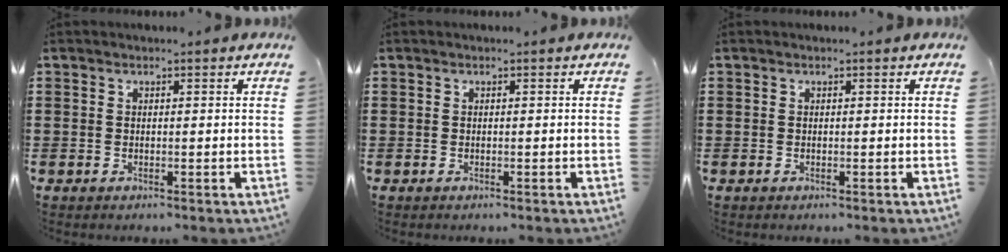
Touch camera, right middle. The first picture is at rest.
{"total": 0.0}
{"total": 0.0}